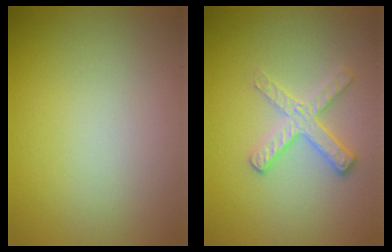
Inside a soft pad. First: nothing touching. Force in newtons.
{"total": 2.6, "press": 2.4, "slide": 0.9}